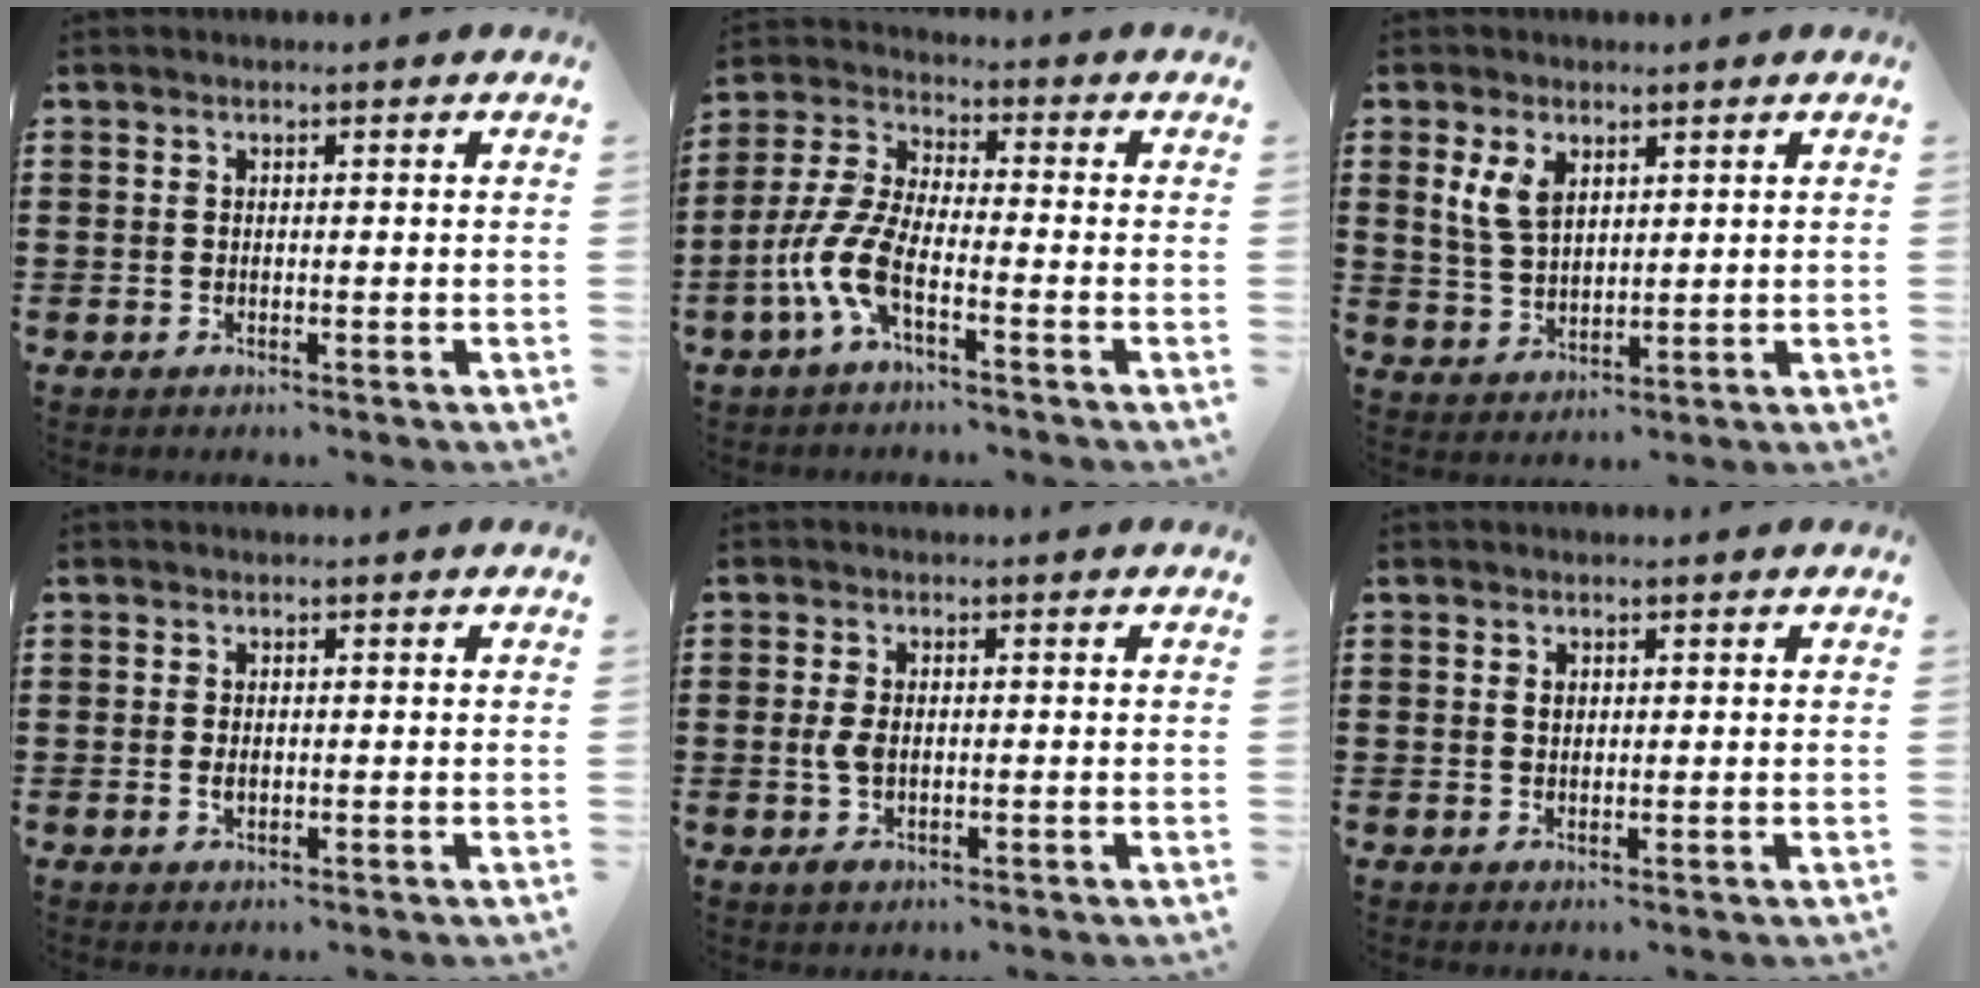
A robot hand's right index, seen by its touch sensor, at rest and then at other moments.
{"total": 7.7, "force": [-3.7, 2.2, 6.4], "torque": [-0.172, -0.021, -0.076]}
{"total": 5.3, "force": [2.5, 3.2, 3.4], "torque": [-0.086, 0.007, 0.043]}
{"total": 1.1, "force": [0.0, 0.7, 0.9], "torque": [-0.018, 0.004, -0.001]}
{"total": 3.1, "force": [-0.4, 1.8, 2.5], "torque": [-0.057, -0.002, -0.008]}
{"total": 1.0, "force": [0.3, 0.7, 0.6], "torque": [-0.015, 0.004, 0.006]}